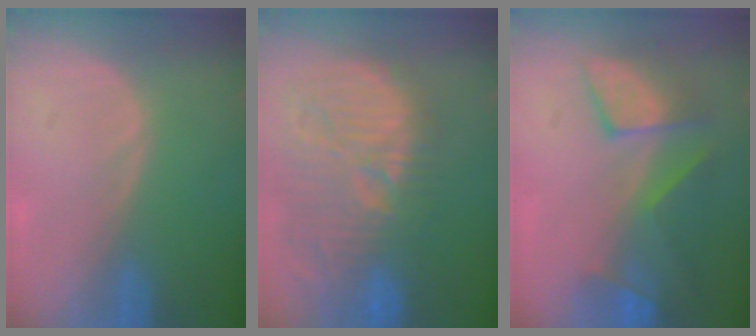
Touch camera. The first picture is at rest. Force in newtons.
{"total": 13.9, "press": 12.7, "slide": 5.5}
{"total": 8.0, "press": 7.8, "slide": 1.8}